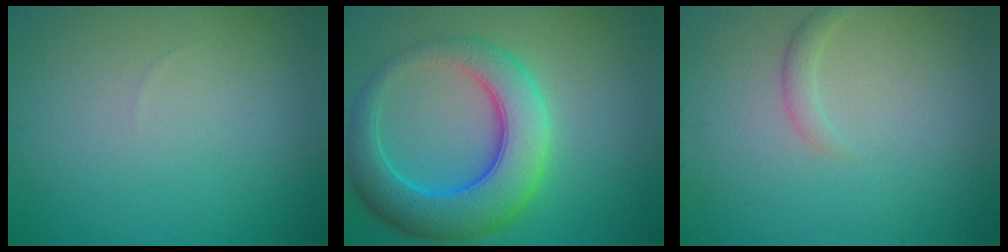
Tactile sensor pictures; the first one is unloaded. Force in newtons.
{"total": 7.9, "press": 7.9, "slide": 0.1}
{"total": 1.1, "press": 1.1, "slide": 0.1}